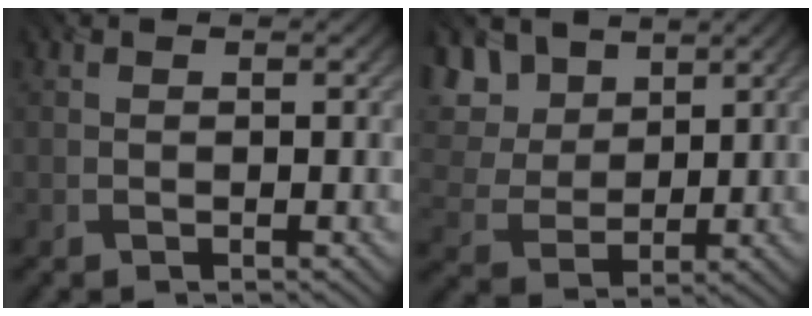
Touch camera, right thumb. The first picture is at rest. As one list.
[{"total": 8.0, "force": [5.0, 4.9, 3.9], "torque": [-0.127, 0.011, 0.091]}]